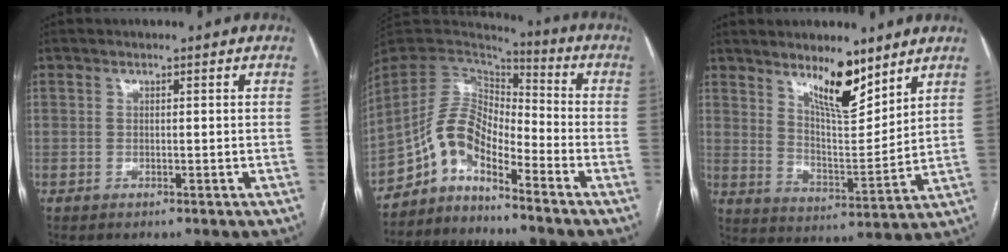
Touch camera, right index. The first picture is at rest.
{"total": 9.2, "force": [-6.7, 3.2, 5.5], "torque": [-0.109, 0.029, -0.128]}
{"total": 9.9, "force": [7.1, 2.4, 6.4], "torque": [-0.112, -0.014, 0.130]}